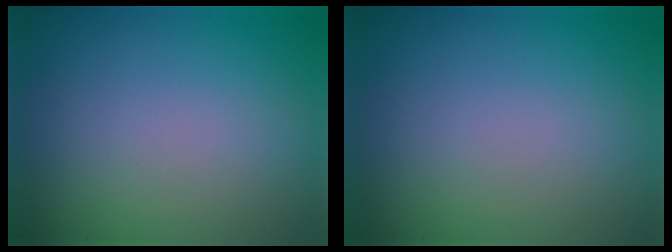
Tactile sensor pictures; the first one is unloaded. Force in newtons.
{"total": 0.0}